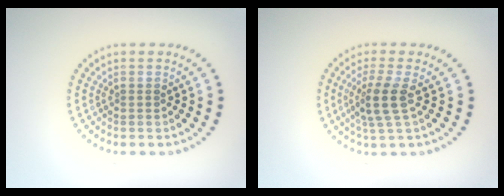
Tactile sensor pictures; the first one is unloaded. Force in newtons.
{"total": 3.0, "press": 2.4, "slide": 1.7}